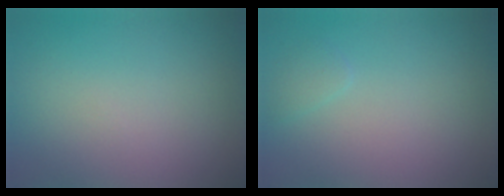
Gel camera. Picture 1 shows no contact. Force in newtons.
{"total": 0.8, "press": 0.8, "slide": 0.1}